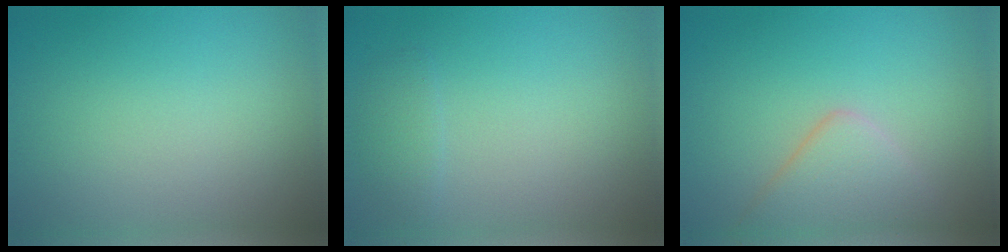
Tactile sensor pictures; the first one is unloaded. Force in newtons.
{"total": 1.1, "press": 1.1, "slide": 0.0}
{"total": 3.8, "press": 3.8, "slide": 0.2}